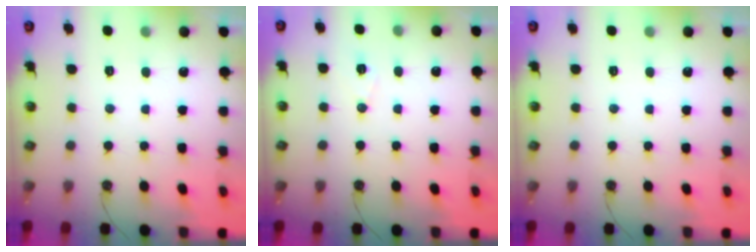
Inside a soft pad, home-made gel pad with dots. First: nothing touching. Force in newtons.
{"total": 6.9, "press": 5.1, "slide": 4.6}
{"total": 0.0}